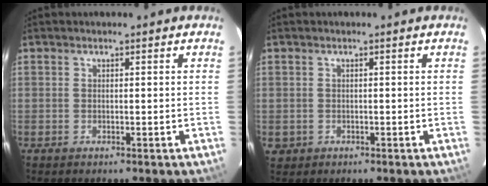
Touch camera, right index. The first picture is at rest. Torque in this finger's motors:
{"motor_torque": [-0.16, 0.10, -0.24, -0.15]}